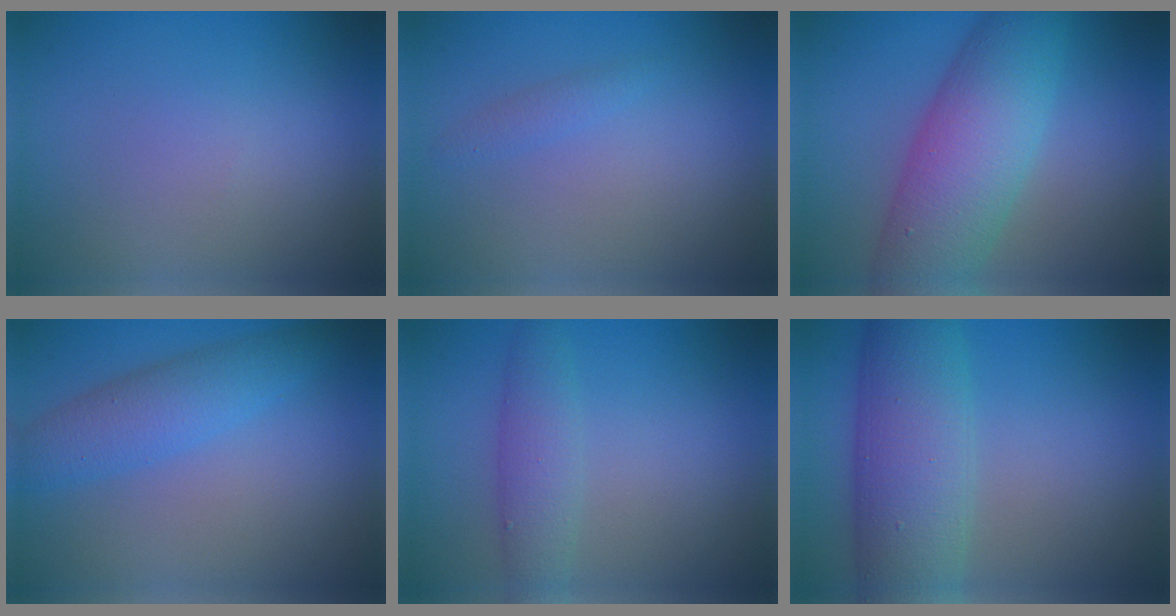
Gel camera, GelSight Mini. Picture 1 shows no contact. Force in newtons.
{"total": 0.9, "press": 0.9, "slide": 0.0}
{"total": 8.3, "press": 8.3, "slide": 0.1}
{"total": 3.6, "press": 3.6, "slide": 0.0}
{"total": 2.9, "press": 2.9, "slide": 0.0}
{"total": 8.4, "press": 8.4, "slide": 0.2}